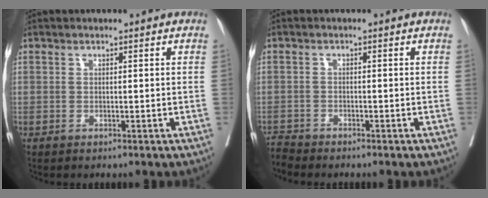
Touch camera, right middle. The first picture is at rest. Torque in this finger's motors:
{"motor_torque": [-0.03, 0.03, -0.05, -0.01]}